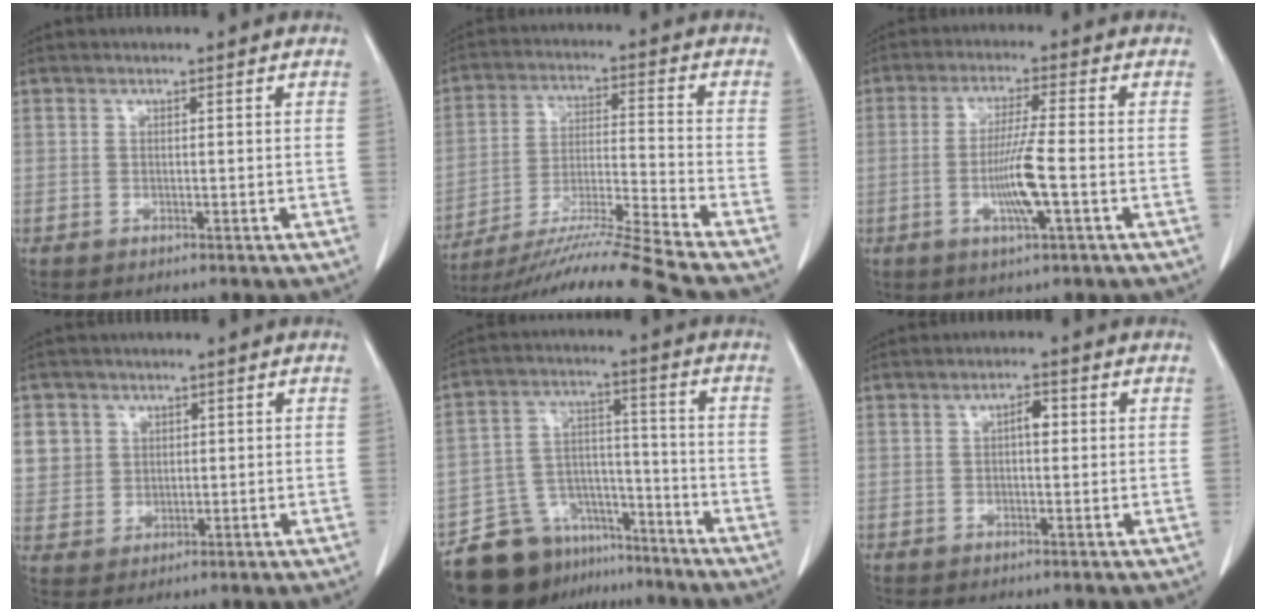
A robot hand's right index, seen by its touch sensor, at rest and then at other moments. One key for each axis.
{"total": 17.2, "fx": -15.0, "fy": -3.0, "fz": 7.8, "tx": -0.145, "ty": -0.020, "tz": -0.258}
{"total": 7.1, "fx": -1.7, "fy": -0.3, "fz": 6.9, "tx": -0.134, "ty": -0.008, "tz": -0.031}
{"total": 8.0, "fx": 3.0, "fy": 7.3, "fz": 1.5, "tx": -0.046, "ty": 0.015, "tz": 0.073}
{"total": 13.3, "fx": -10.2, "fy": 7.5, "fz": 4.0, "tx": -0.065, "ty": 0.042, "tz": -0.167}
{"total": 2.1, "fx": 0.3, "fy": 0.8, "fz": 1.9, "tx": -0.030, "ty": 0.005, "tz": 0.003}